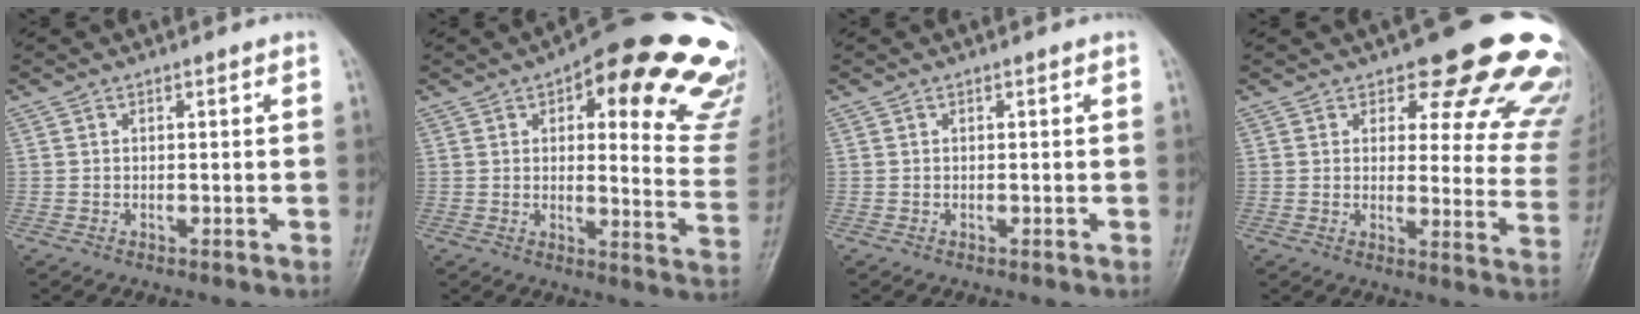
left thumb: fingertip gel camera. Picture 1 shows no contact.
{"total": 25.0, "force": [15.2, 8.1, 18.1], "torque": [-0.176, -0.063, 0.172]}
{"total": 0.0}
{"total": 20.7, "force": [15.5, 7.7, 11.5], "torque": [-0.084, -0.086, 0.167]}